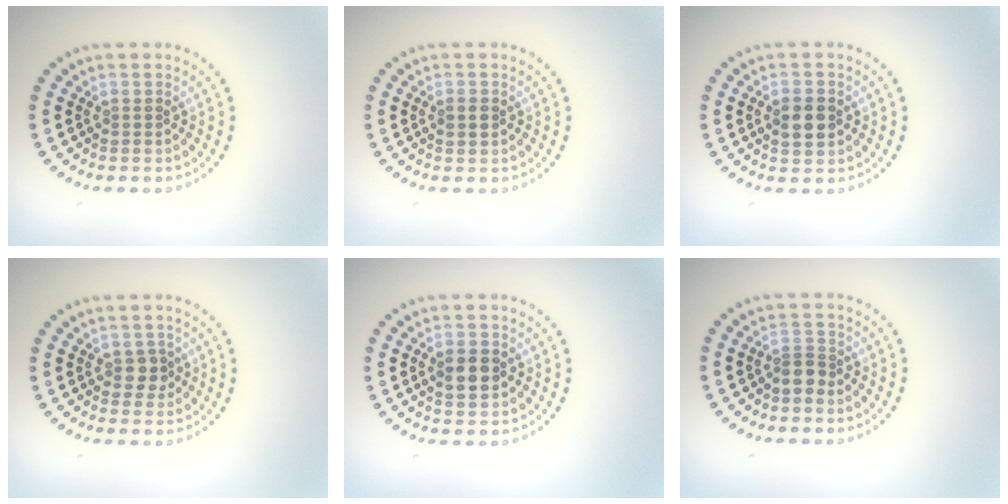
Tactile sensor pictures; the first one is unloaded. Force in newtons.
{"total": 1.2, "press": 1.2, "slide": 0.2}
{"total": 2.6, "press": 2.6, "slide": 0.2}
{"total": 1.6, "press": 1.5, "slide": 0.6}
{"total": 2.9, "press": 2.9, "slide": 0.1}
{"total": 1.9, "press": 1.6, "slide": 1.0}